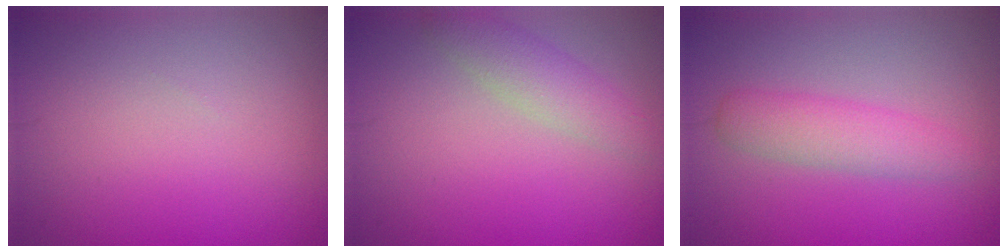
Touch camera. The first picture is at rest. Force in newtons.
{"total": 2.7, "press": 2.7, "slide": 0.0}
{"total": 3.0, "press": 3.0, "slide": 0.1}